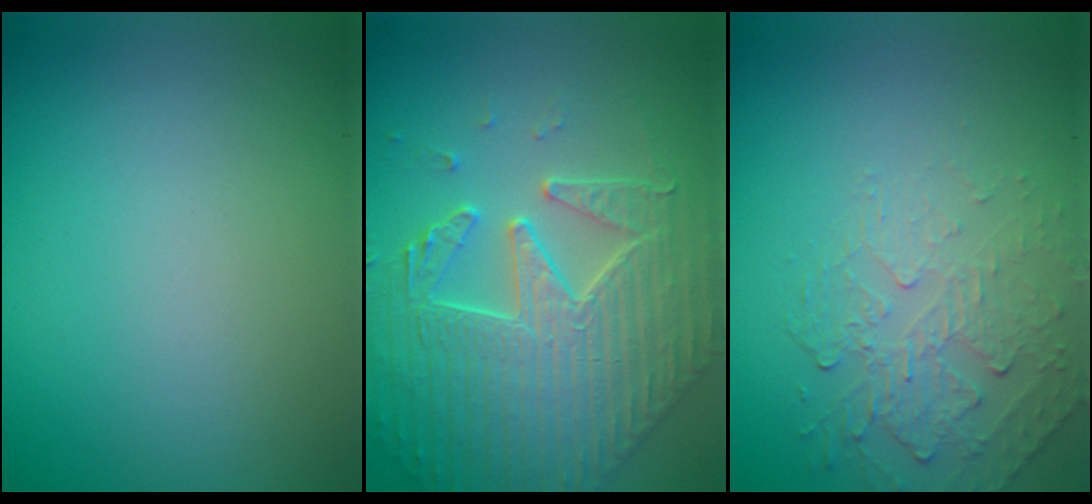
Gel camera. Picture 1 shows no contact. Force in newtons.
{"total": 5.8, "press": 5.3, "slide": 2.5}
{"total": 2.2, "press": 1.4, "slide": 1.7}